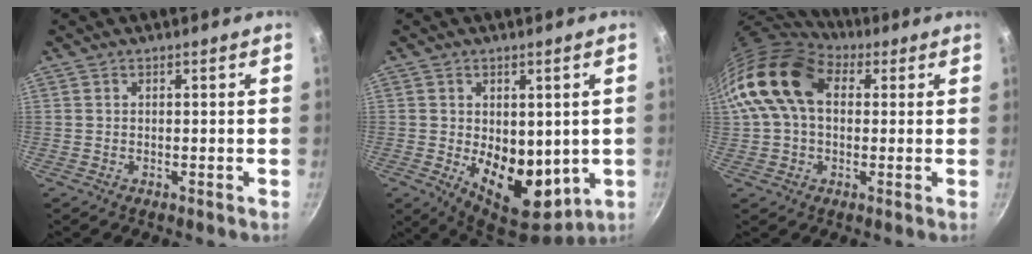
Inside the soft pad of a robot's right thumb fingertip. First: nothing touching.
{"total": 13.4, "force": [-0.7, 8.8, 10.1], "torque": [-0.122, -0.038, 0.008]}
{"total": 15.4, "force": [3.2, 10.6, 10.7], "torque": [-0.186, 0.021, 0.040]}